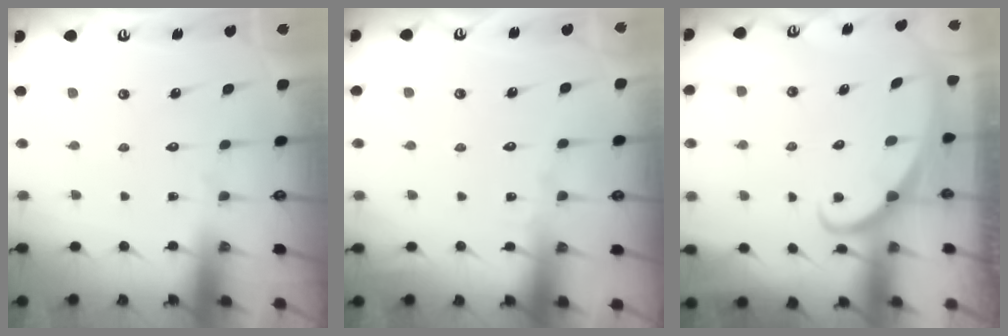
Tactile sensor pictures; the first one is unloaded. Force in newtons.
{"total": 1.7, "press": 1.7, "slide": 0.2}
{"total": 2.5, "press": 2.5, "slide": 0.3}